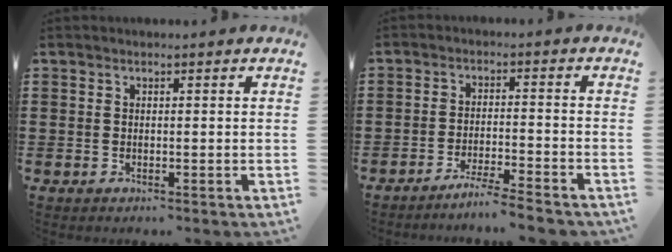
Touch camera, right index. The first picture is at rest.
{"total": 4.2, "force": [-3.9, -0.6, 1.5], "torque": [-0.032, -0.010, -0.078]}